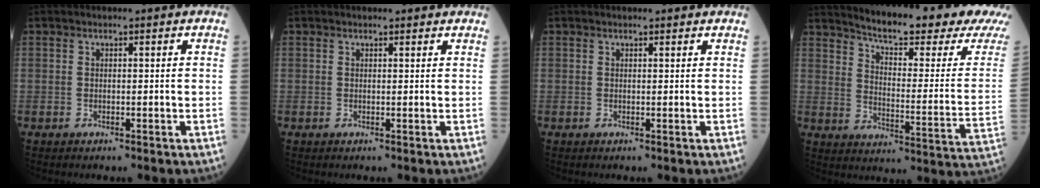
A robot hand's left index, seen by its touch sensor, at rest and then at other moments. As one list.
[{"total": 2.3, "force": [2.1, 0.7, 0.6], "torque": [-0.008, 0.013, 0.017]}, {"total": 1.8, "force": [1.6, 0.6, 0.4], "torque": [-0.009, 0.013, 0.014]}, {"total": 21.2, "force": [19.2, 0.5, 9.1], "torque": [-0.134, -0.081, 0.245]}]